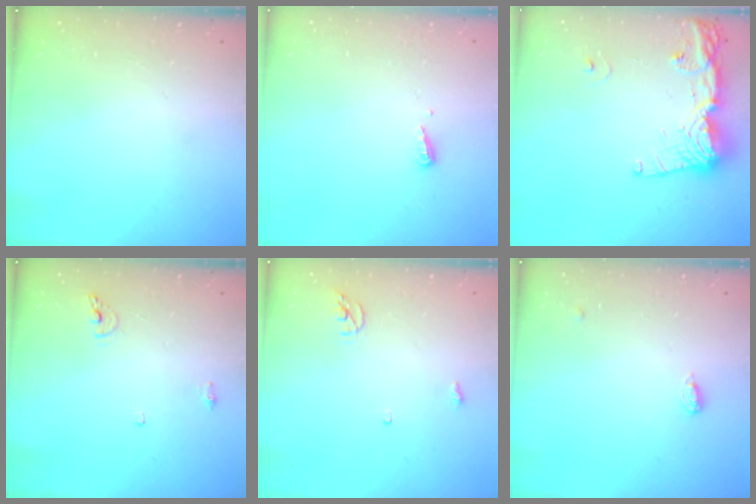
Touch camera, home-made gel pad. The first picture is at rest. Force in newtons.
{"total": 4.8, "press": 4.8, "slide": 0.5}
{"total": 15.2, "press": 15.1, "slide": 1.5}
{"total": 6.6, "press": 6.6, "slide": 0.7}
{"total": 3.8, "press": 3.8, "slide": 0.3}
{"total": 4.0, "press": 3.9, "slide": 0.7}